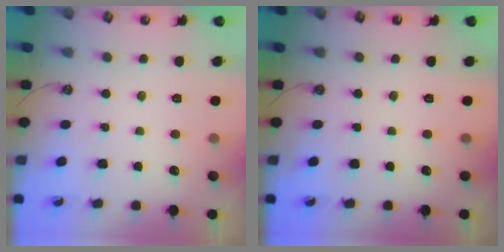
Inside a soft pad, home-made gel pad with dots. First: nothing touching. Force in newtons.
{"total": 0.0}